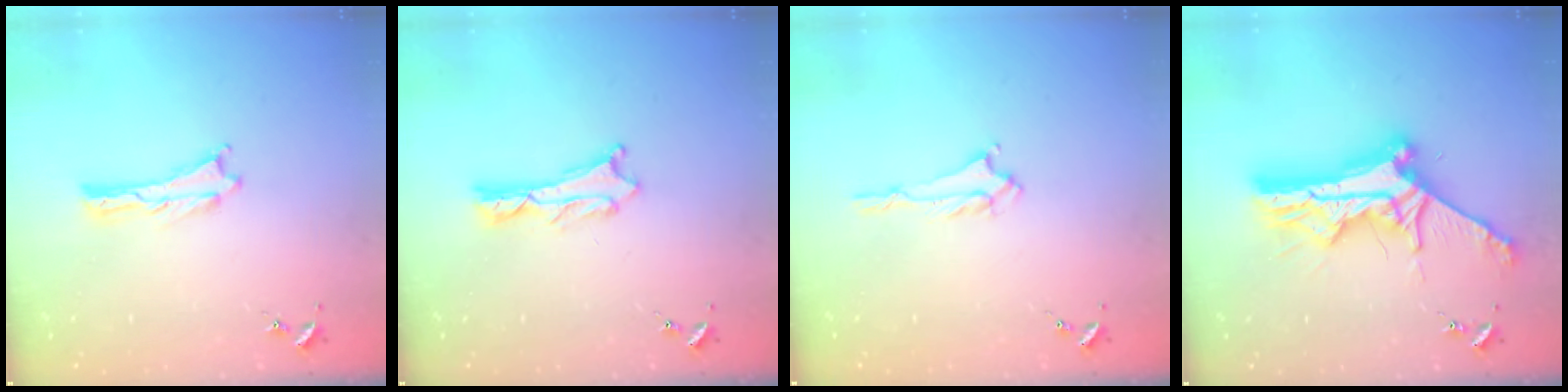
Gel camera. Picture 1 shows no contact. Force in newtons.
{"total": 1.1, "press": 1.0, "slide": 0.2}
{"total": 1.4, "press": 1.3, "slide": 0.2}
{"total": 11.9, "press": 11.9, "slide": 1.0}